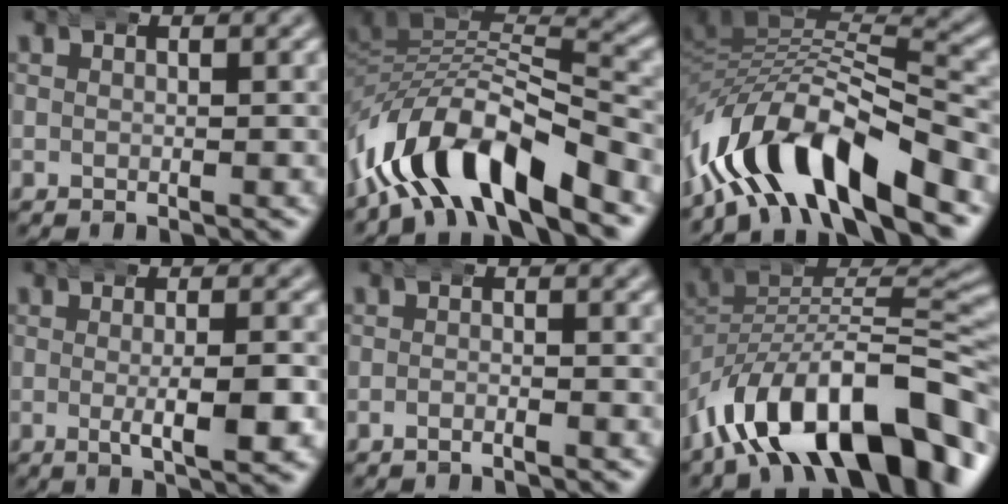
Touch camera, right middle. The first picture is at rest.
{"total": 11.1, "force": [-5.1, 6.6, 7.3], "torque": [-0.148, -0.038, -0.070]}
{"total": 12.3, "force": [-5.5, 7.1, 8.5], "torque": [-0.171, -0.033, -0.078]}
{"total": 4.3, "force": [-0.8, 0.9, 4.1], "torque": [-0.067, -0.001, -0.015]}
{"total": 1.0, "force": [-1.0, -0.1, 0.3], "torque": [0.001, 0.001, -0.022]}
{"total": 14.1, "force": [-6.3, 7.7, 10.0], "torque": [-0.168, -0.033, -0.083]}